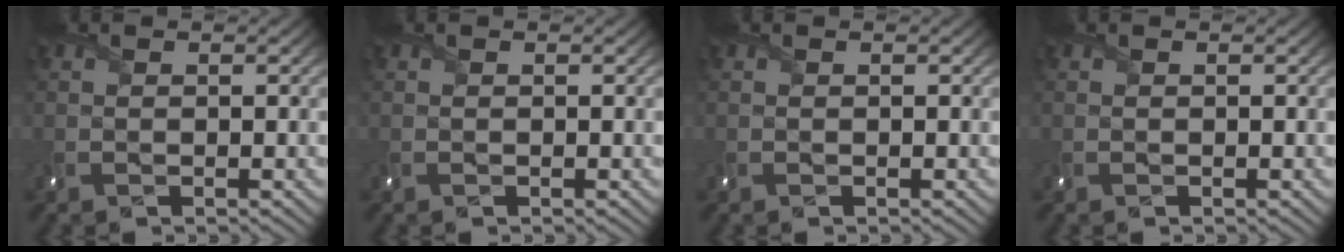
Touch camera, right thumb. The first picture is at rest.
{"total": 0.0}
{"total": 0.0}
{"total": 0.0}